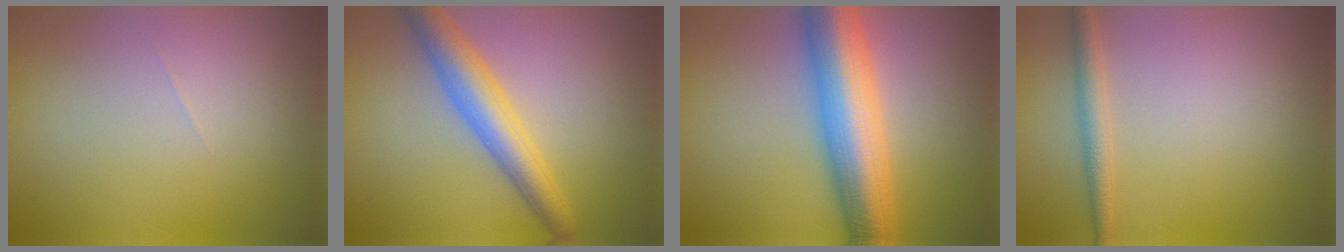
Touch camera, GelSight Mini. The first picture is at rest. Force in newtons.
{"total": 5.0, "press": 5.0, "slide": 0.0}
{"total": 10.3, "press": 10.3, "slide": 0.3}
{"total": 1.9, "press": 1.9, "slide": 0.0}